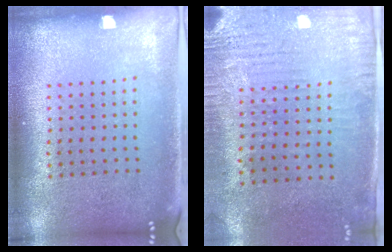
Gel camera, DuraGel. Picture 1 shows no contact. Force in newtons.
{"total": 2.9, "press": 2.4, "slide": 1.7}